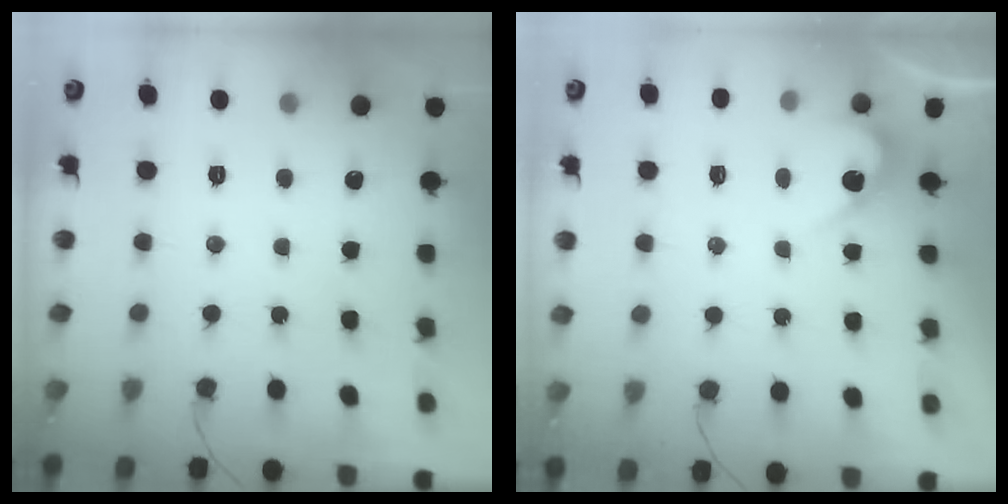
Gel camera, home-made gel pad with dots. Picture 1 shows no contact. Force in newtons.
{"total": 3.2, "press": 3.2, "slide": 0.3}